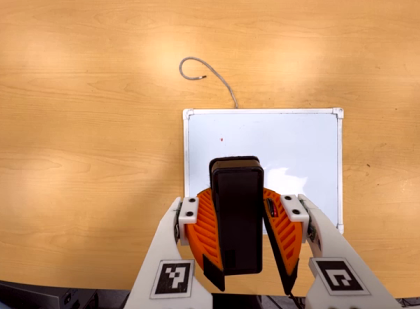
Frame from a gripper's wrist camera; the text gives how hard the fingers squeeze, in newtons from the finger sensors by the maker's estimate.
{"total": 10.6, "left": 10.2, "right": 11.1}